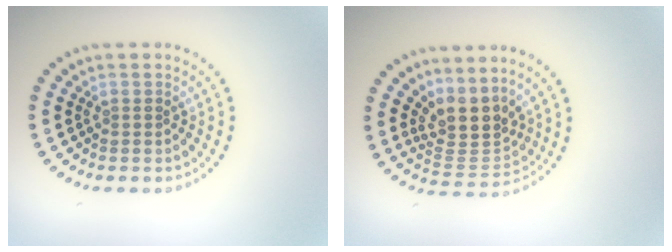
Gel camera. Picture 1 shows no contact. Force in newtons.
{"total": 3.9, "press": 2.8, "slide": 2.8}